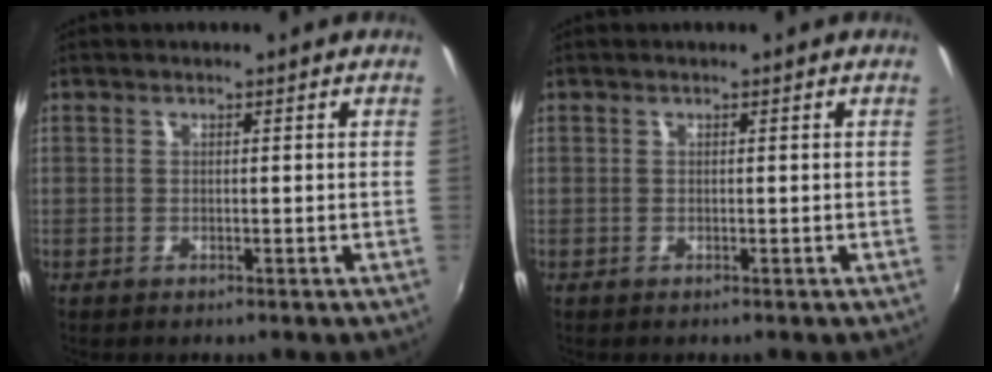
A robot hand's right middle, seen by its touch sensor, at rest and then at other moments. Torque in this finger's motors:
{"motor_torque": [0.10, -0.01, 0.10, 0.00]}